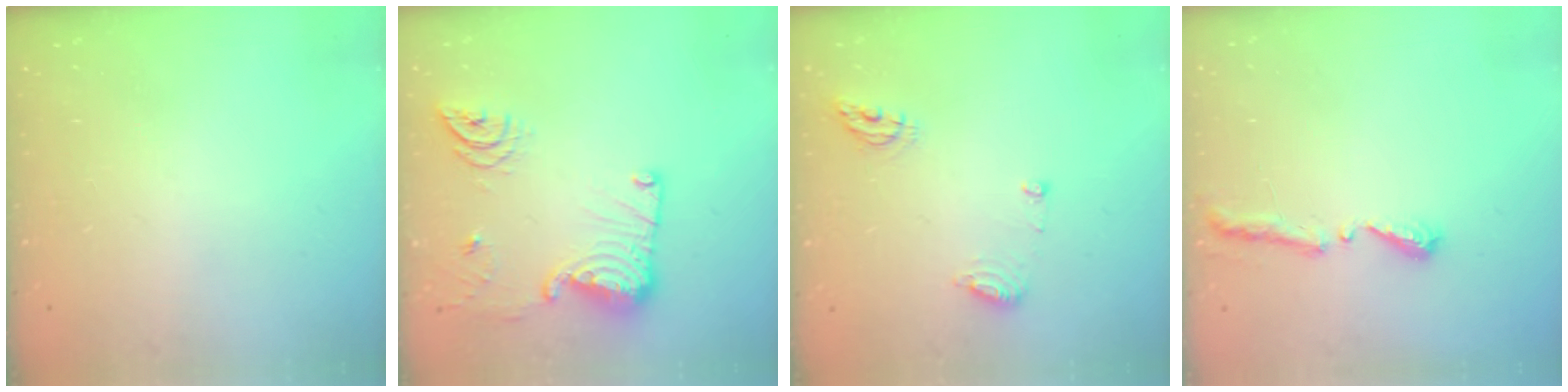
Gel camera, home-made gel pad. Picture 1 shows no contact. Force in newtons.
{"total": 15.7, "press": 15.5, "slide": 2.6}
{"total": 6.9, "press": 6.8, "slide": 0.9}
{"total": 5.1, "press": 5.0, "slide": 0.6}